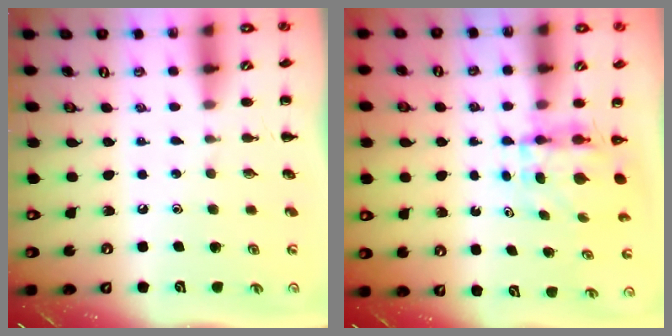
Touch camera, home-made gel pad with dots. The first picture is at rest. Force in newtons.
{"total": 3.9, "press": 3.9, "slide": 0.3}